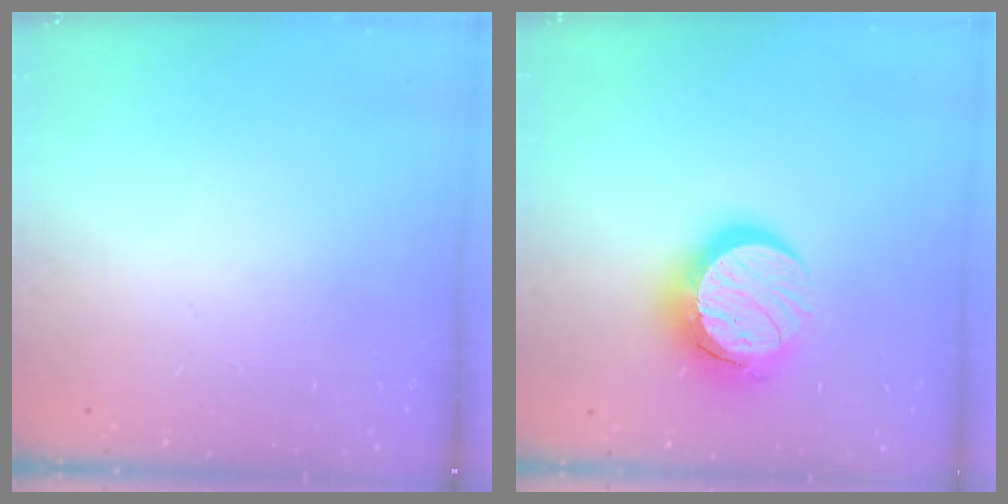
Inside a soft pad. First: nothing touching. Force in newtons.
{"total": 13.7, "press": 13.6, "slide": 1.1}